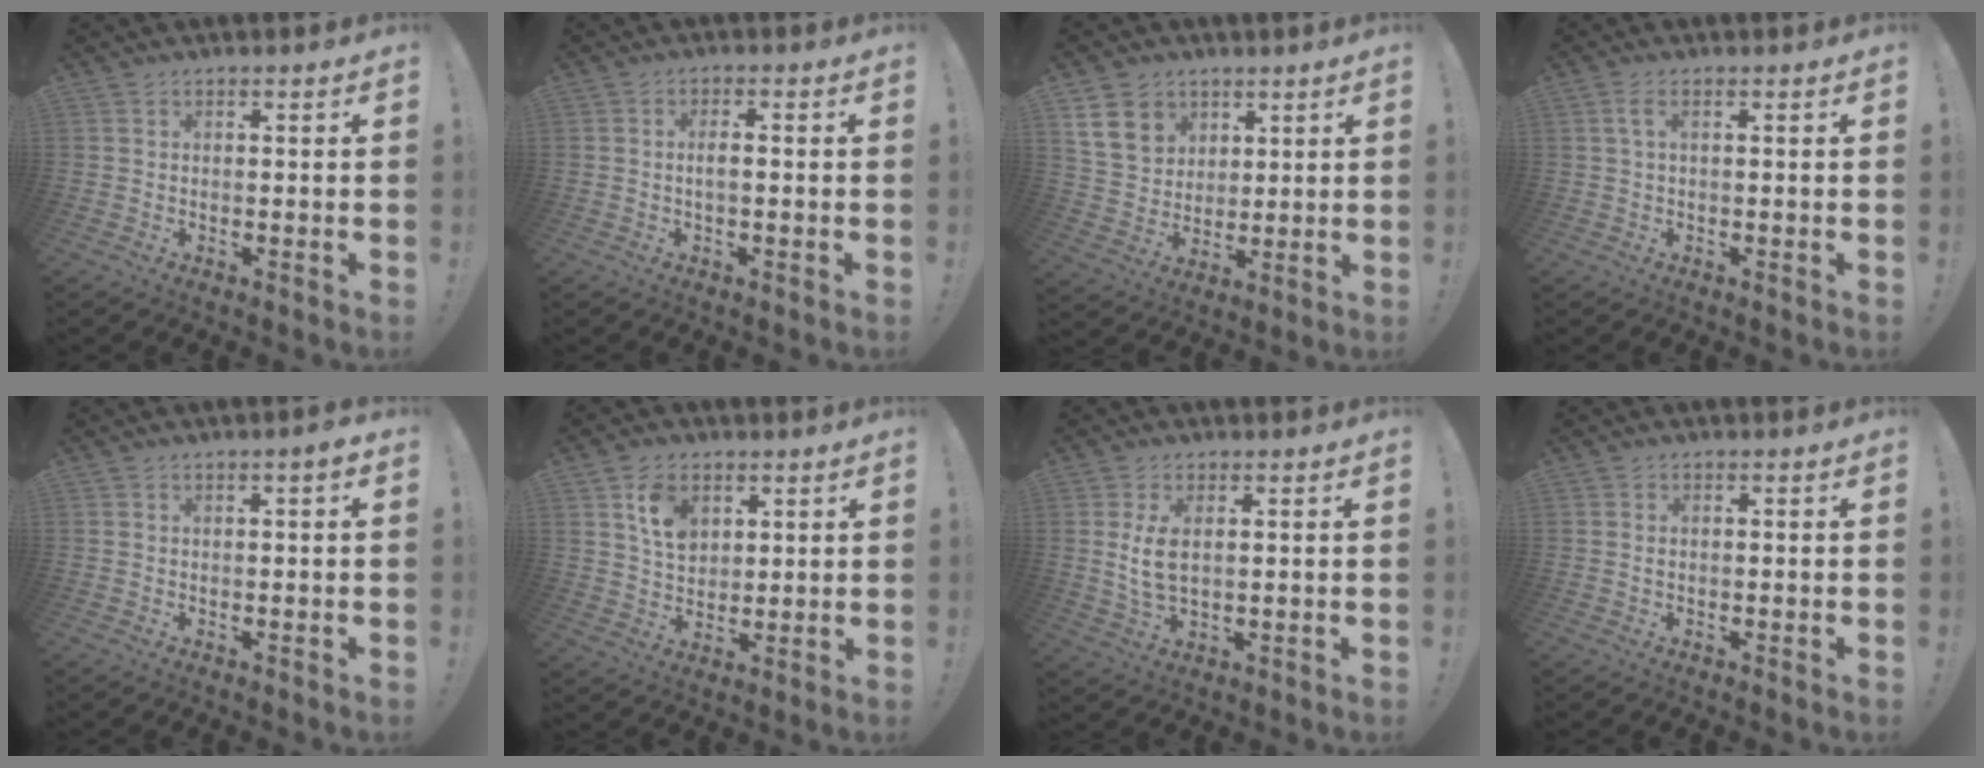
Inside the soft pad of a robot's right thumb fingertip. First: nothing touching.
{"total": 2.8, "force": [-0.5, 0.7, 2.7], "torque": [-0.040, 0.000, -0.011]}
{"total": 12.1, "force": [6.3, 9.4, 4.3], "torque": [-0.070, -0.026, 0.129]}
{"total": 2.7, "force": [0.8, 0.7, 2.4], "torque": [-0.055, 0.005, 0.015]}
{"total": 1.8, "force": [0.5, -0.2, 1.8], "torque": [-0.017, -0.005, 0.003]}
{"total": 9.6, "force": [4.5, 6.9, 4.9], "torque": [-0.071, -0.014, 0.086]}
{"total": 6.9, "force": [1.4, 3.6, 5.7], "torque": [-0.102, -0.013, 0.021]}
{"total": 0.7, "force": [0.4, 0.4, 0.4], "torque": [-0.001, 0.000, 0.004]}